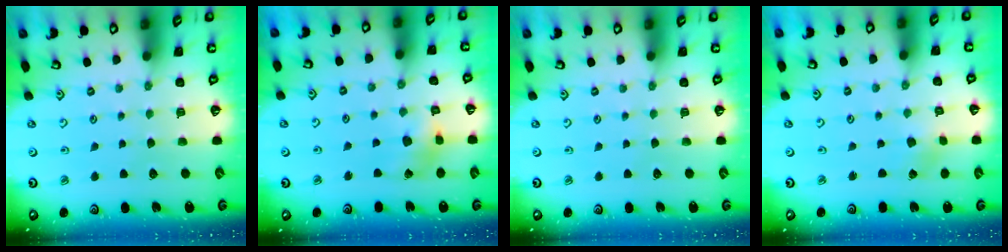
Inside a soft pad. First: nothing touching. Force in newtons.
{"total": 7.7, "press": 7.7, "slide": 0.9}
{"total": 0.0}
{"total": 0.9, "press": 0.9, "slide": 0.2}